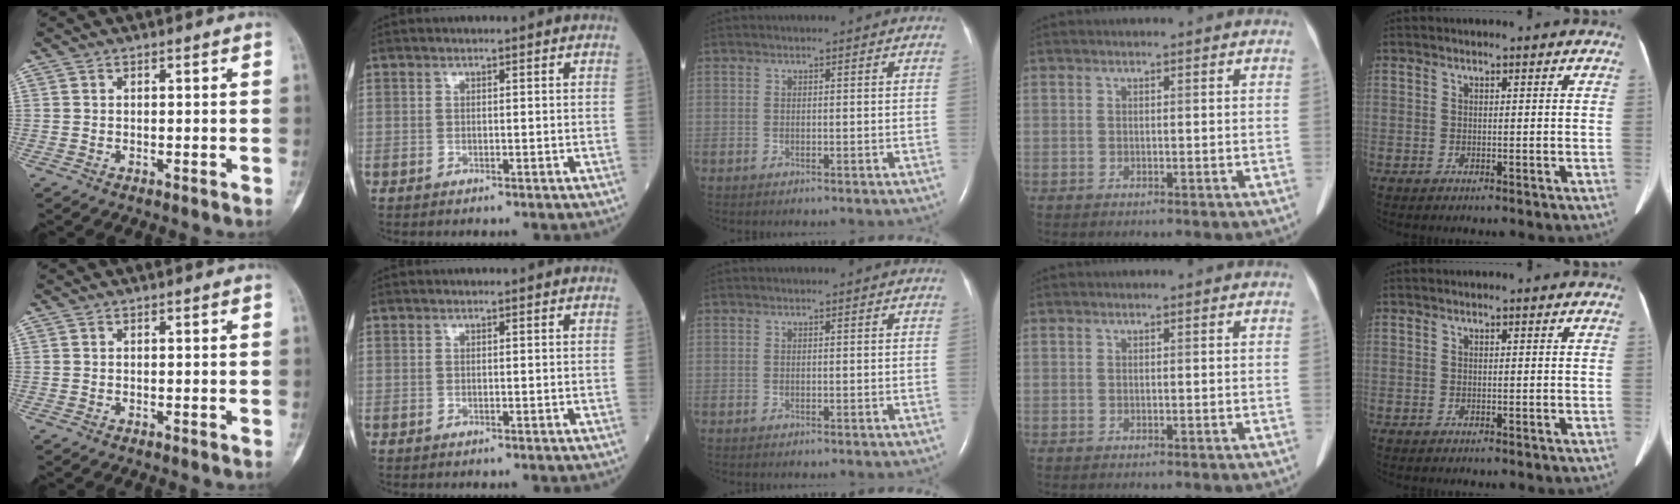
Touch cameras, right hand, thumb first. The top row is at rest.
{}